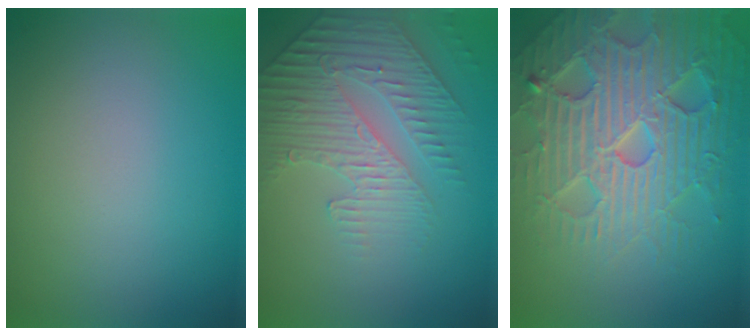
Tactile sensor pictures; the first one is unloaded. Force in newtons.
{"total": 4.5, "press": 3.5, "slide": 2.9}
{"total": 6.8, "press": 6.7, "slide": 1.5}